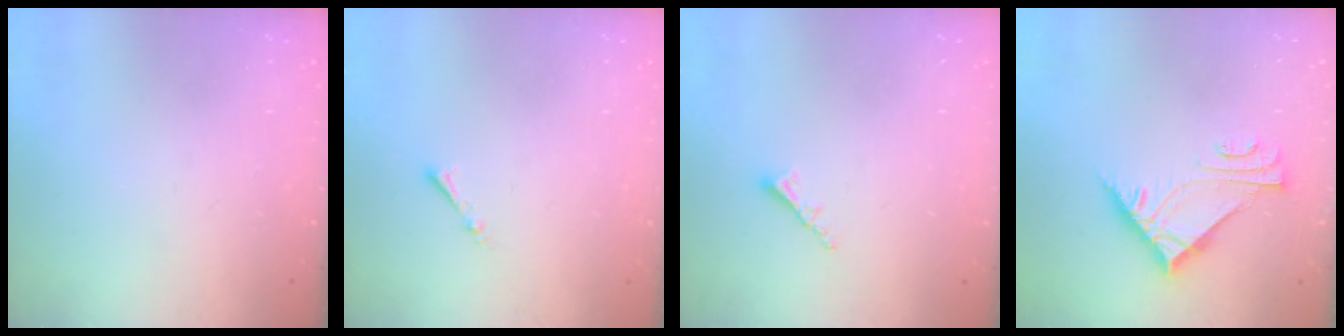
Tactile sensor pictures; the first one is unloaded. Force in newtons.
{"total": 1.3, "press": 1.2, "slide": 0.3}
{"total": 2.3, "press": 2.2, "slide": 0.6}
{"total": 7.4, "press": 7.4, "slide": 0.4}